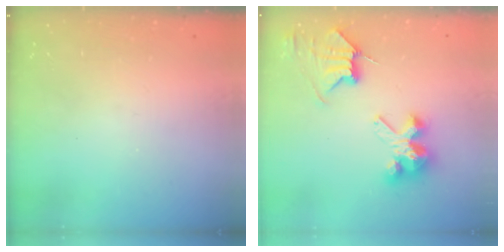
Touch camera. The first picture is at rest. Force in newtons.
{"total": 8.6, "press": 8.5, "slide": 1.1}